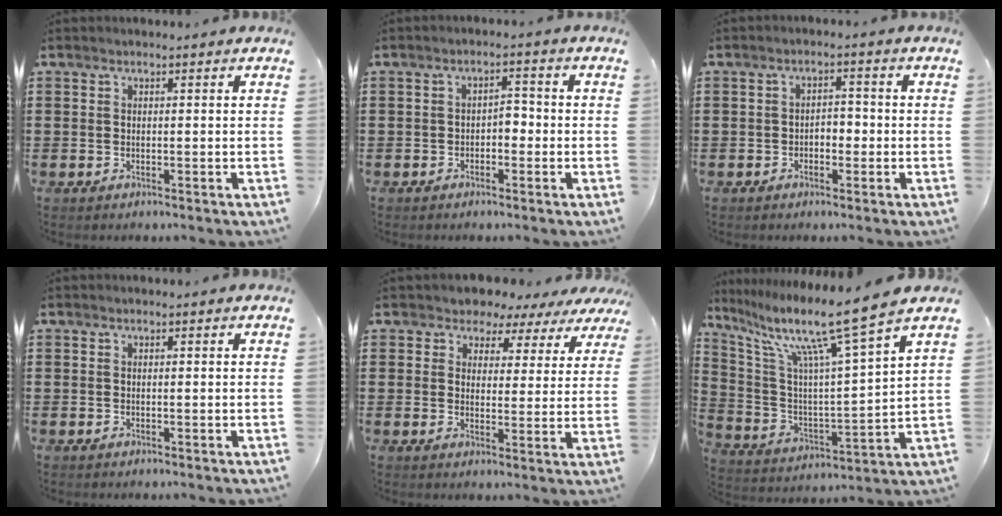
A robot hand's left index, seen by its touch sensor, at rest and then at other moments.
{"total": 2.2, "force": [-1.1, 1.2, 1.4], "torque": [-0.031, 0.007, -0.027]}
{"total": 2.2, "force": [-1.1, 1.3, 1.3], "torque": [-0.030, 0.006, -0.027]}
{"total": 0.0}
{"total": 3.6, "force": [3.0, 2.0, 0.1], "torque": [-0.027, -0.012, 0.049]}
{"total": 12.3, "force": [9.1, -0.3, 8.3], "torque": [-0.185, -0.062, 0.138]}